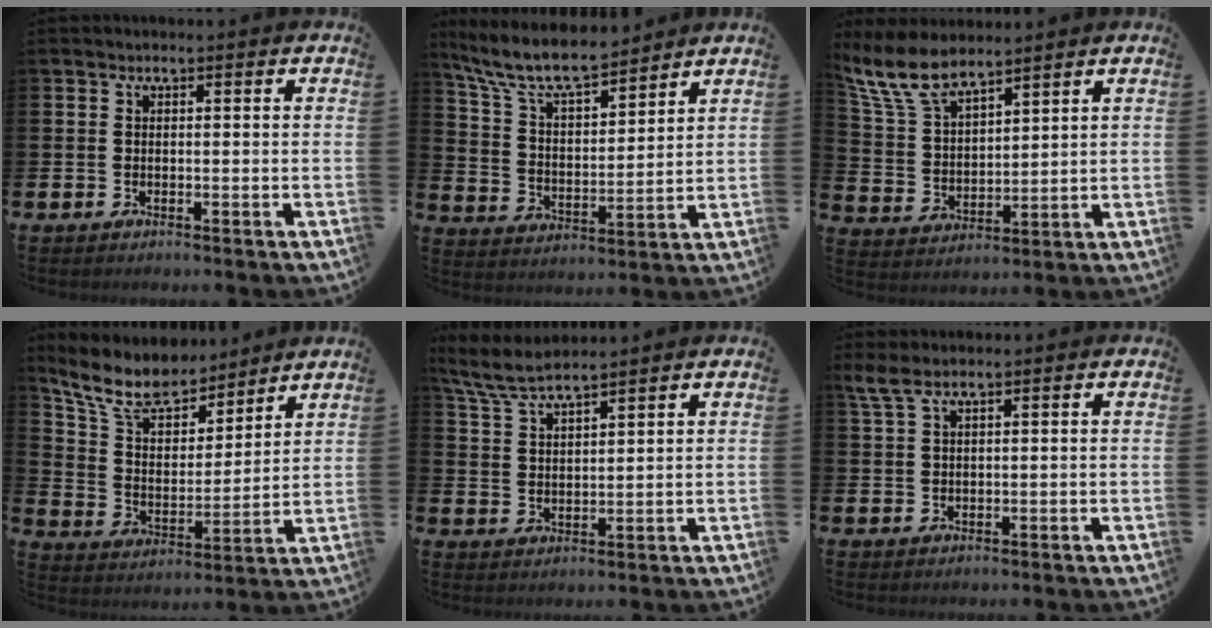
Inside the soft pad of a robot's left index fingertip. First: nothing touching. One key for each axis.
{"total": 8.9, "fx": 8.1, "fy": 1.7, "fz": 3.4, "tx": -0.103, "ty": -0.045, "tz": 0.145}
{"total": 8.3, "fx": 7.3, "fy": 2.1, "fz": 3.1, "tx": -0.092, "ty": -0.023, "tz": 0.138}
{"total": 10.6, "fx": 9.2, "fy": 3.7, "fz": 3.5, "tx": -0.120, "ty": -0.051, "tz": 0.168}
{"total": 5.6, "fx": 5.2, "fy": 0.3, "fz": 1.9, "tx": -0.059, "ty": -0.019, "tz": 0.096}
{"total": 2.5, "fx": 1.8, "fy": 0.6, "fz": 1.7, "tx": -0.044, "ty": 0.005, "tz": 0.034}